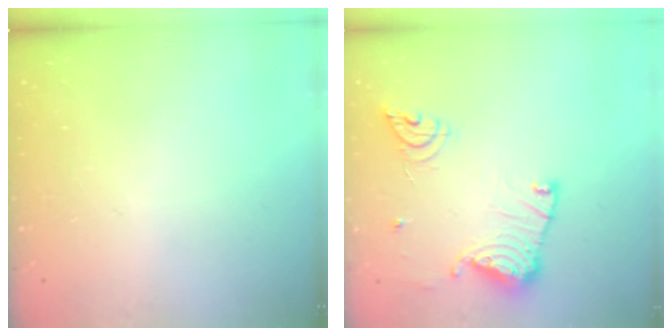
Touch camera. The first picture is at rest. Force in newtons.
{"total": 15.6, "press": 15.5, "slide": 1.5}